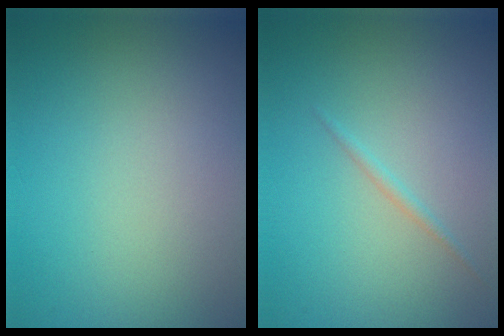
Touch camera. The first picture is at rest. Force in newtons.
{"total": 0.7, "press": 0.7, "slide": 0.1}